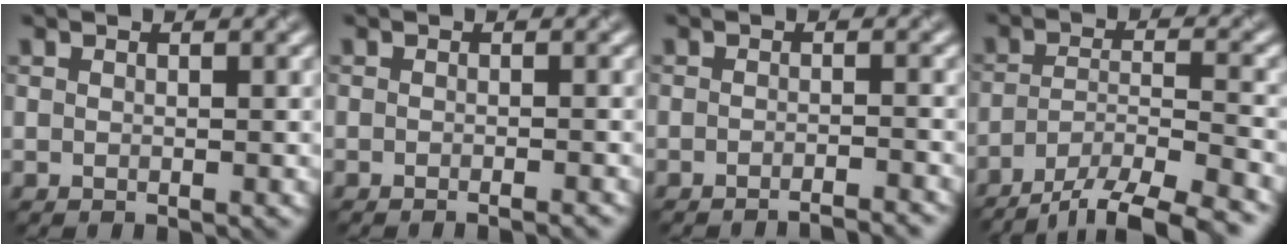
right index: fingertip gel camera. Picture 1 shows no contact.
{"total": 1.6, "force": [-1.2, 0.3, 1.0], "torque": [-0.003, -0.002, -0.022]}
{"total": 3.4, "force": [-3.1, 0.3, 1.3], "torque": [-0.008, 0.008, -0.043]}
{"total": 11.6, "force": [-9.8, 3.2, 5.5], "torque": [-0.083, -0.012, -0.141]}